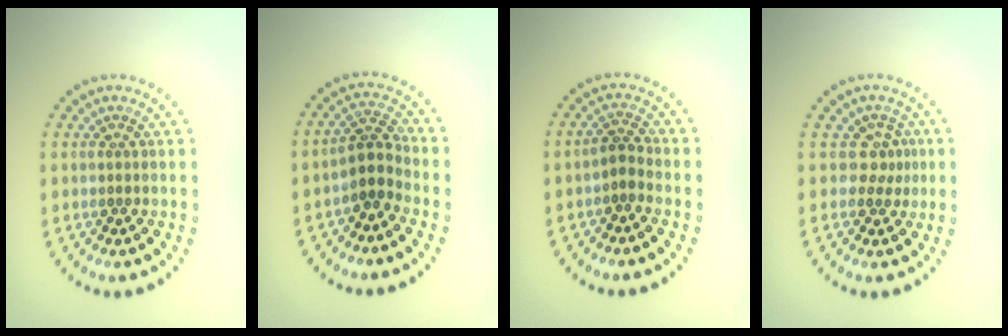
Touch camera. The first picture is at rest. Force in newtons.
{"total": 2.6, "press": 2.1, "slide": 1.6}
{"total": 1.7, "press": 1.3, "slide": 1.0}
{"total": 1.9, "press": 1.3, "slide": 1.4}